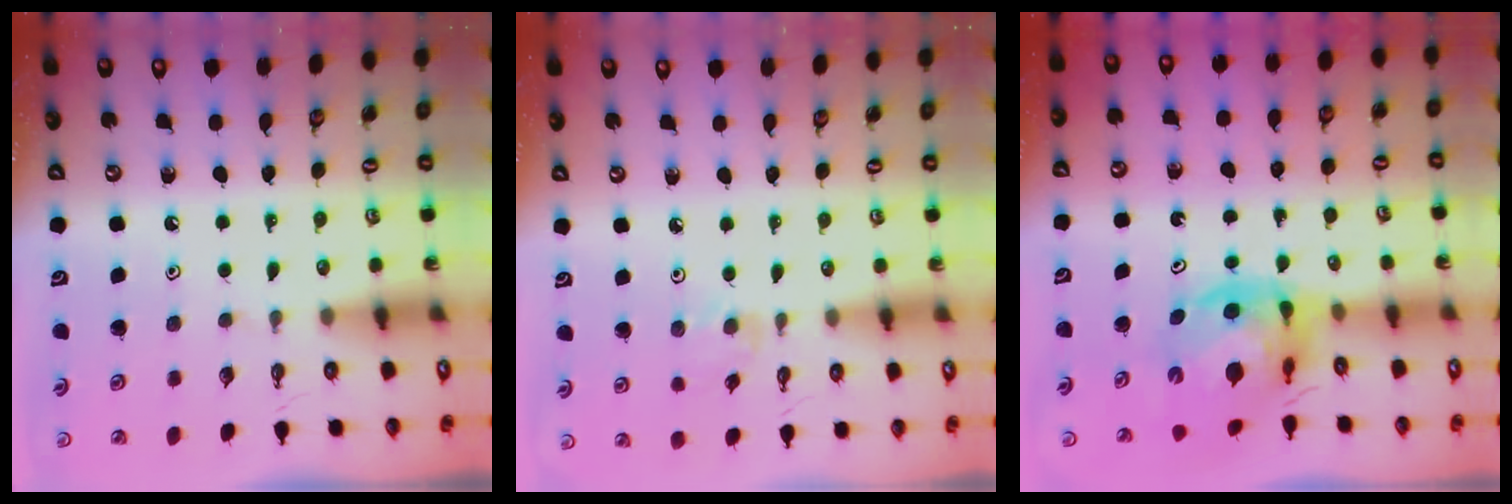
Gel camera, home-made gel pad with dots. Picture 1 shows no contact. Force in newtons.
{"total": 2.3, "press": 2.3, "slide": 0.4}
{"total": 9.7, "press": 9.7, "slide": 1.1}